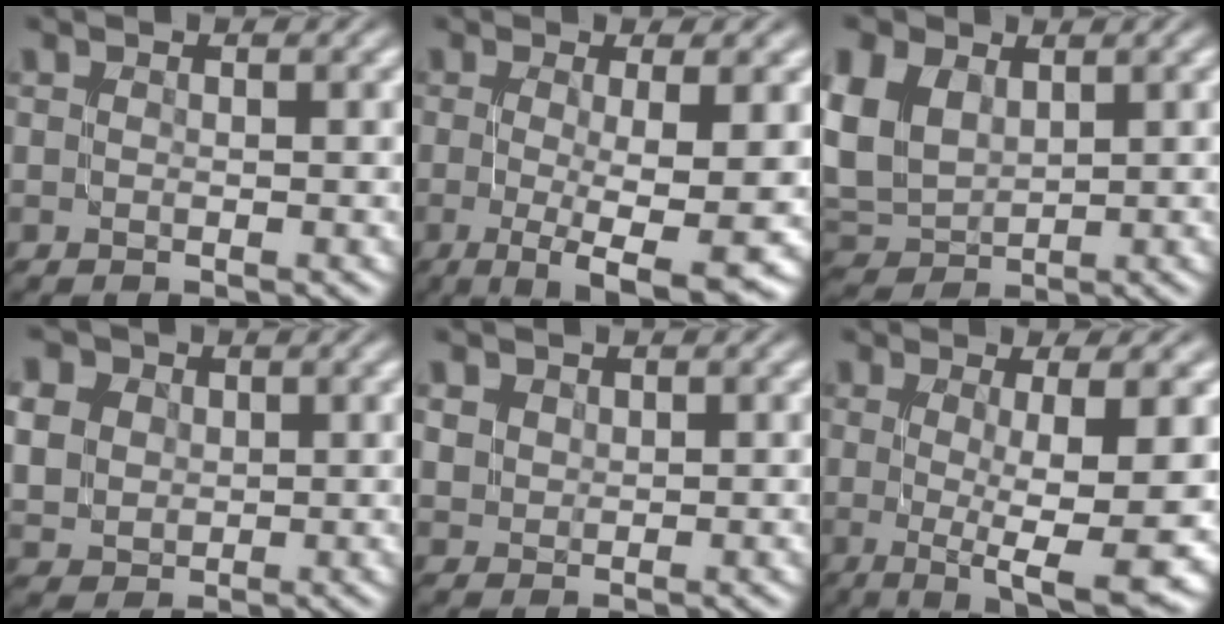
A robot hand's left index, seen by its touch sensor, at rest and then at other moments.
{"total": 7.0, "force": [-1.2, 1.1, 6.8], "torque": [-0.098, -0.013, -0.017]}
{"total": 6.3, "force": [1.8, 4.5, 4.1], "torque": [-0.118, 0.010, 0.034]}
{"total": 10.3, "force": [3.6, 8.3, 5.0], "torque": [-0.125, 0.026, 0.060]}
{"total": 1.9, "force": [1.2, 1.3, 0.6], "torque": [-0.023, 0.005, 0.032]}
{"total": 8.5, "force": [-0.5, 1.5, 8.4], "torque": [-0.110, -0.009, -0.007]}